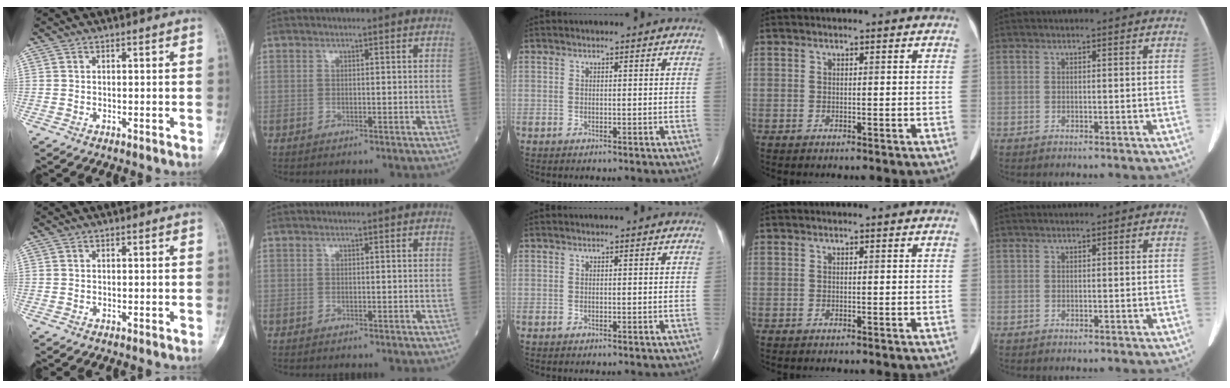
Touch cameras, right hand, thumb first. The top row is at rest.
{}